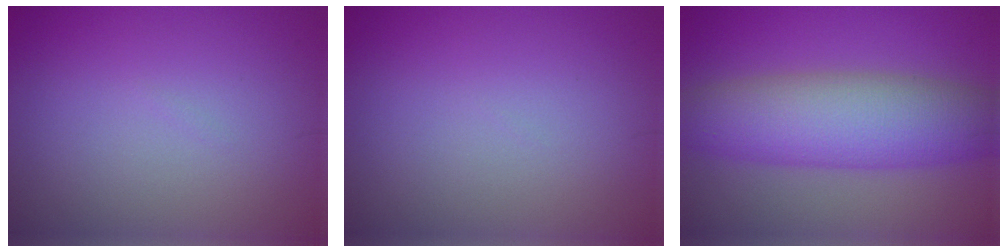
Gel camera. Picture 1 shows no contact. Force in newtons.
{"total": 0.0}
{"total": 8.4, "press": 8.3, "slide": 0.2}